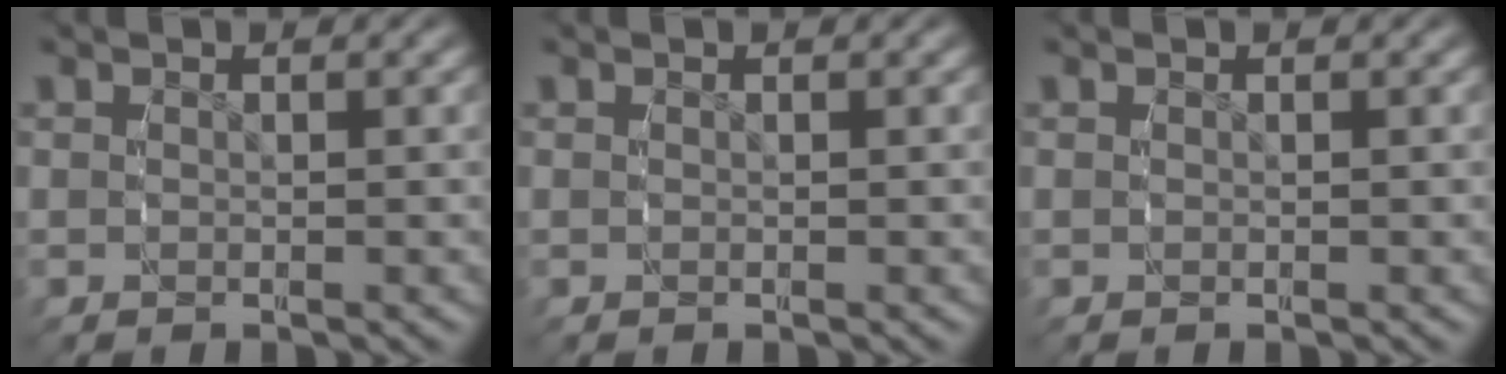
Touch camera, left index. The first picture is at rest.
{"total": 0.0}
{"total": 0.0}